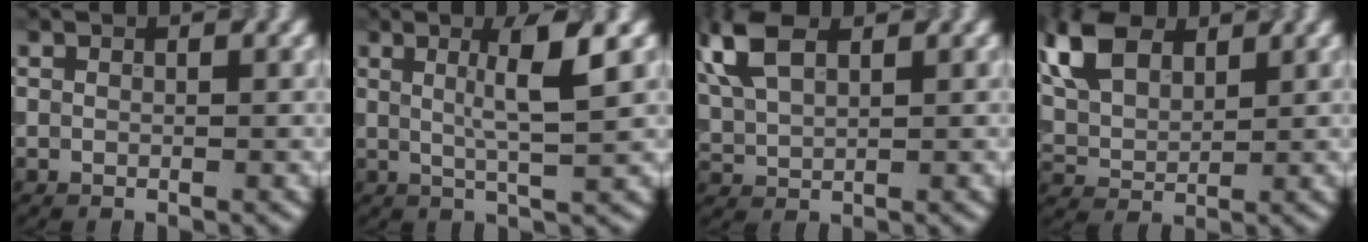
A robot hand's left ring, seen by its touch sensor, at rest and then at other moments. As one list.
[{"total": 4.1, "force": [1.0, 0.3, 4.0], "torque": [-0.063, 0.007, 0.021]}, {"total": 6.9, "force": [3.4, 3.7, 4.8], "torque": [-0.135, 0.036, 0.063]}, {"total": 7.5, "force": [3.7, 4.6, 4.7], "torque": [-0.130, 0.026, 0.076]}]